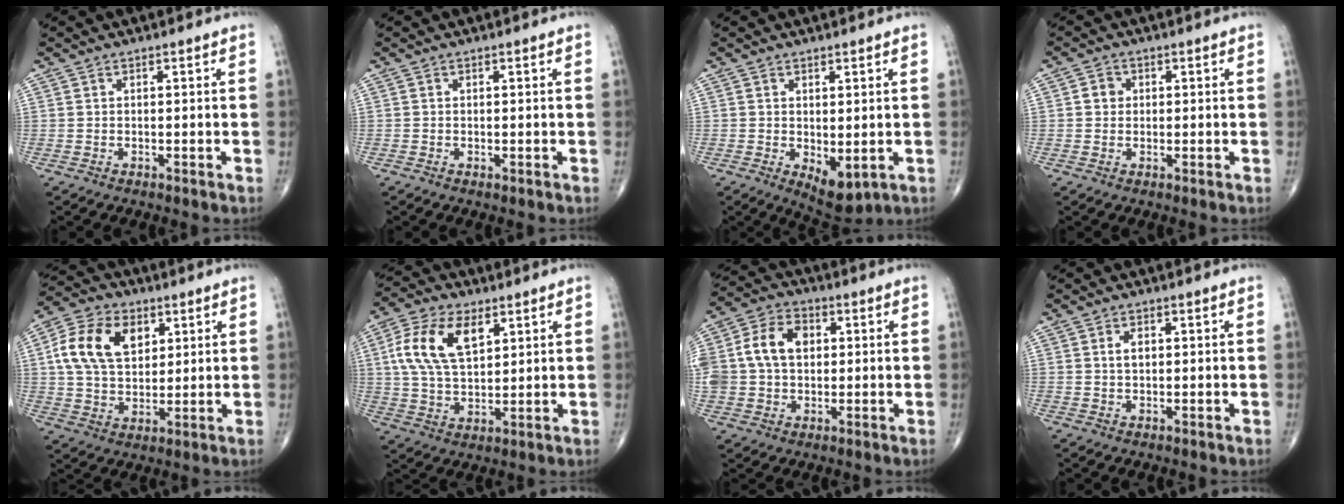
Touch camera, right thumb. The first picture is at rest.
{"total": 0.0}
{"total": 5.9, "force": [-1.1, 2.9, 5.0], "torque": [-0.058, -0.011, -0.001]}
{"total": 2.3, "force": [0.3, 2.1, 0.9], "torque": [-0.001, 0.004, 0.001]}
{"total": 14.2, "force": [4.3, 9.5, 9.6], "torque": [-0.161, 0.002, 0.077]}
{"total": 13.3, "force": [4.6, 7.3, 10.1], "torque": [-0.193, -0.003, 0.089]}
{"total": 12.6, "force": [1.9, 9.3, 8.3], "torque": [-0.150, 0.018, 0.033]}
{"total": 2.4, "force": [0.6, 1.5, 1.8], "torque": [-0.031, 0.000, 0.012]}